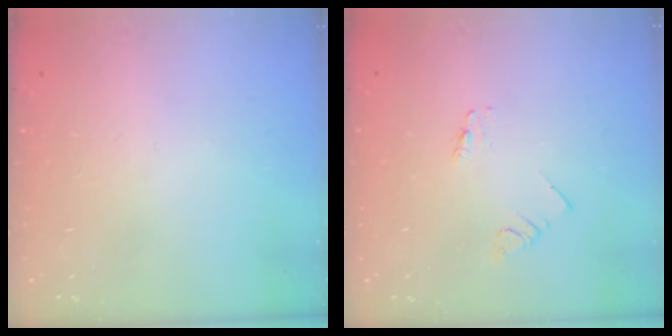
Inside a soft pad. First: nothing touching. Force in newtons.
{"total": 0.0}